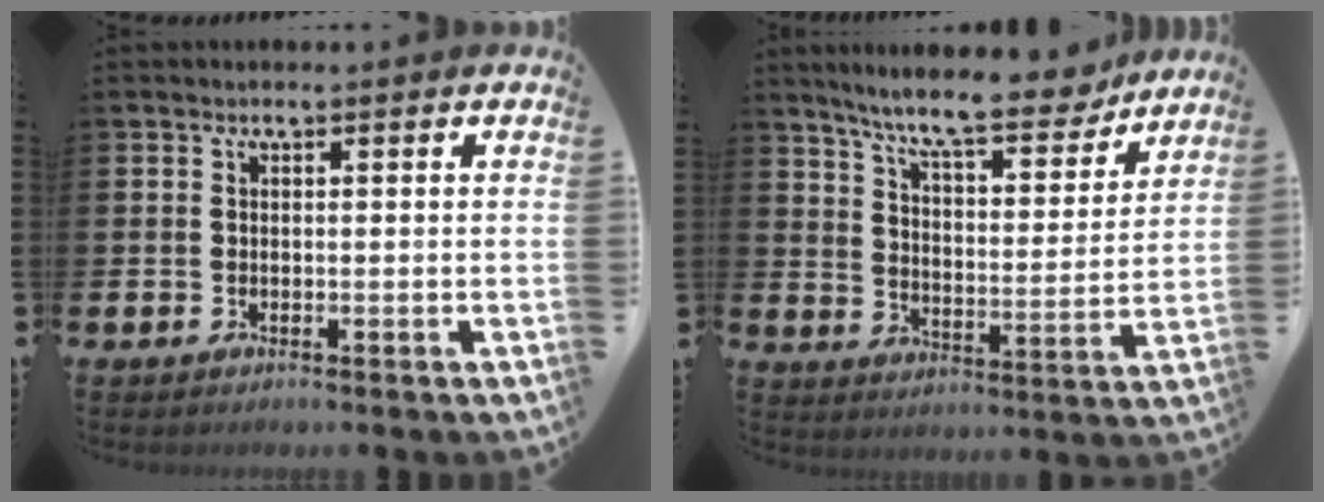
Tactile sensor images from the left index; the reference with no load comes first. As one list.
[{"total": 10.1, "force": [9.1, 1.6, 4.2], "torque": [-0.102, -0.050, 0.157]}]